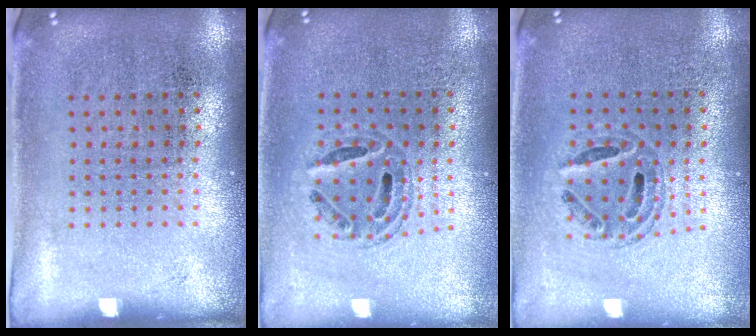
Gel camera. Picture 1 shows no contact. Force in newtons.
{"total": 0.6, "press": 0.6, "slide": 0.2}
{"total": 0.6, "press": 0.6, "slide": 0.2}